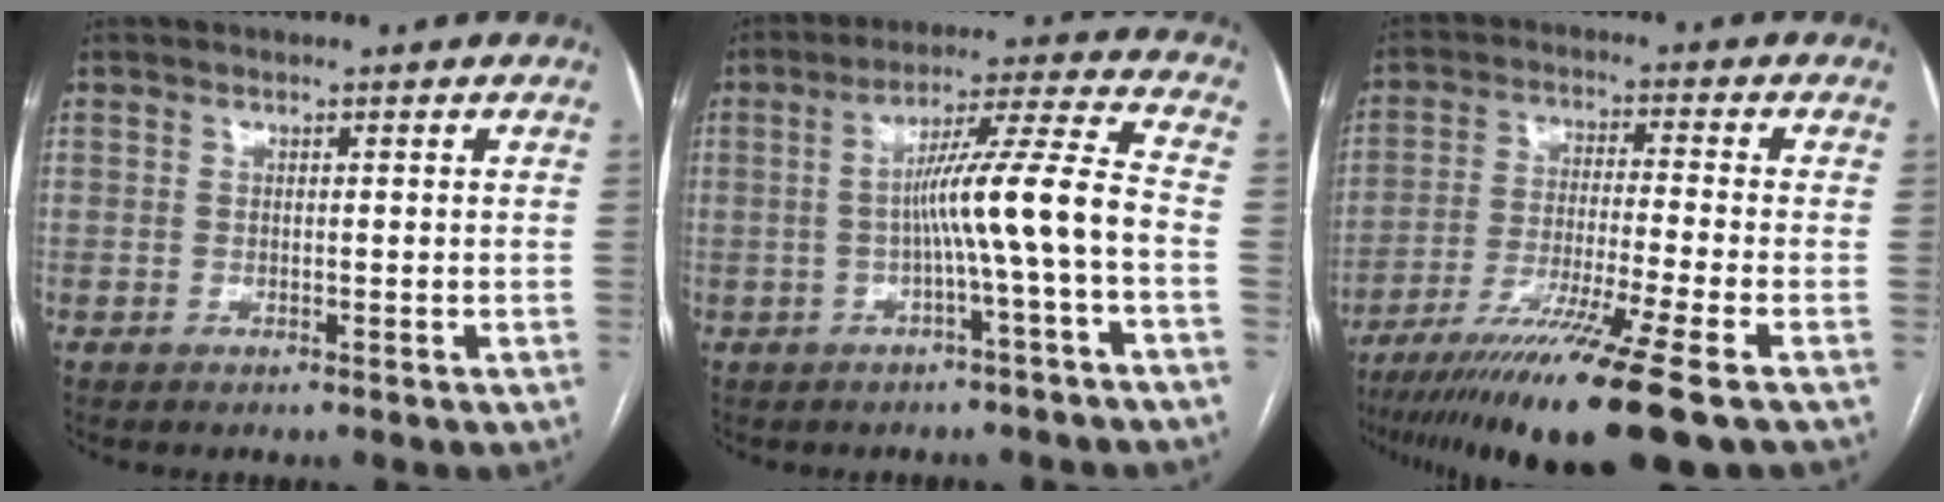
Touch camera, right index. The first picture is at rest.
{"total": 10.0, "force": [-2.1, -1.5, 9.6], "torque": [-0.158, 0.021, -0.033]}
{"total": 16.0, "force": [-11.4, -1.8, 11.2], "torque": [-0.189, -0.050, -0.192]}